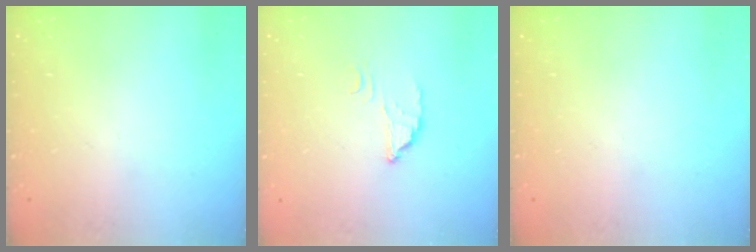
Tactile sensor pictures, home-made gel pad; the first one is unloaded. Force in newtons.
{"total": 2.7, "press": 2.7, "slide": 0.2}
{"total": 0.0}